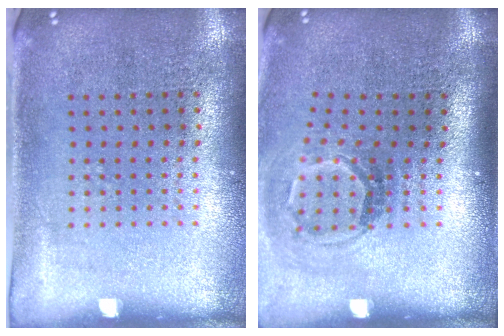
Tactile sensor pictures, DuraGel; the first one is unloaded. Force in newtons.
{"total": 1.8, "press": 1.2, "slide": 1.4}